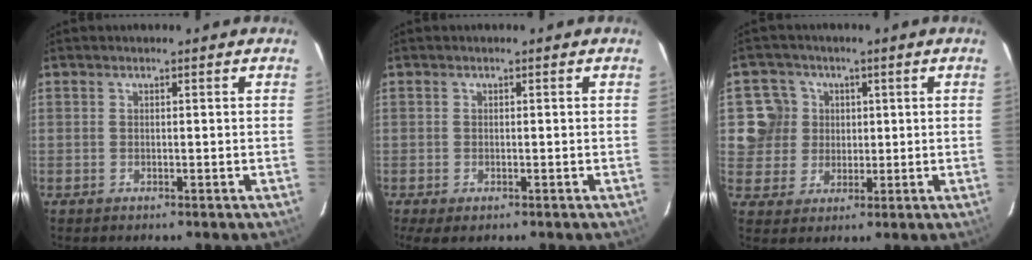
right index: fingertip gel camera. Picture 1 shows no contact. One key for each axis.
{"total": 2.5, "fx": -1.4, "fy": 1.0, "fz": 1.8, "tx": -0.040, "ty": -0.009, "tz": -0.021}
{"total": 7.2, "fx": 1.5, "fy": 7.1, "fz": 0.6, "tx": -0.017, "ty": 0.012, "tz": 0.025}